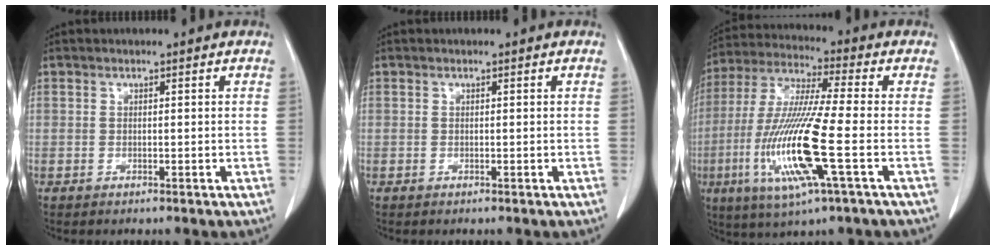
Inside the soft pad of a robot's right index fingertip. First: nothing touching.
{"total": 0.0}
{"total": 16.5, "force": [-4.2, 0.6, 16.0], "torque": [-0.336, -0.017, -0.083]}